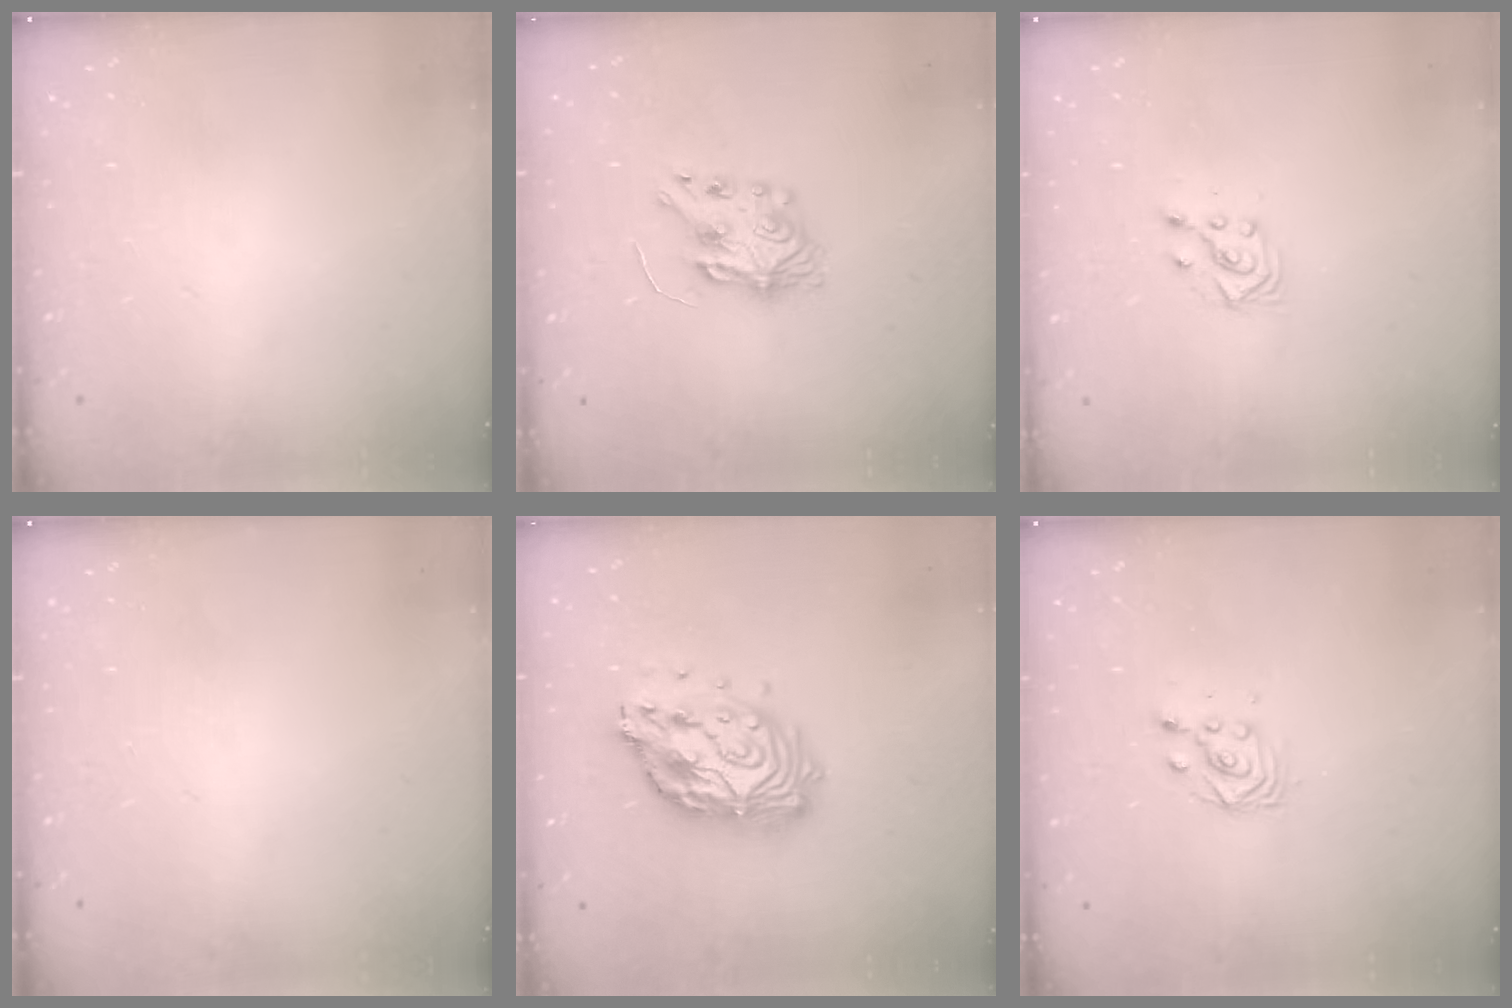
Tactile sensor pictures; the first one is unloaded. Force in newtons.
{"total": 7.5, "press": 7.5, "slide": 0.3}
{"total": 5.7, "press": 5.6, "slide": 0.9}
{"total": 0.0}
{"total": 15.5, "press": 15.5, "slide": 1.3}
{"total": 2.8, "press": 2.5, "slide": 1.3}